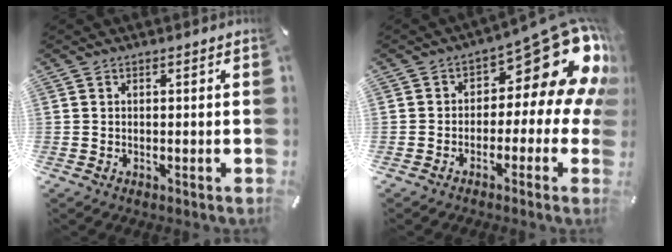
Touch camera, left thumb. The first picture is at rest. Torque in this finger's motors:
{"motor_torque": [0.81, 0.81, 0.99, 0.44, 0.12]}